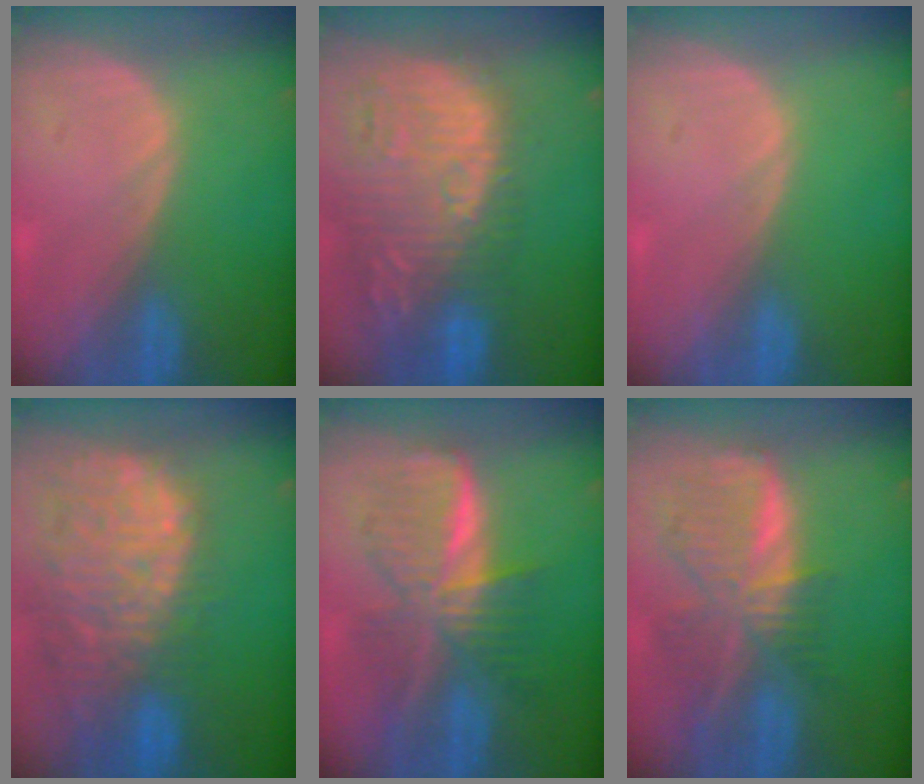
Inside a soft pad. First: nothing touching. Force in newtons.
{"total": 14.6, "press": 12.6, "slide": 7.5}
{"total": 0.0}
{"total": 14.2, "press": 11.7, "slide": 8.0}
{"total": 8.9, "press": 8.9, "slide": 0.6}
{"total": 9.1, "press": 7.9, "slide": 4.4}